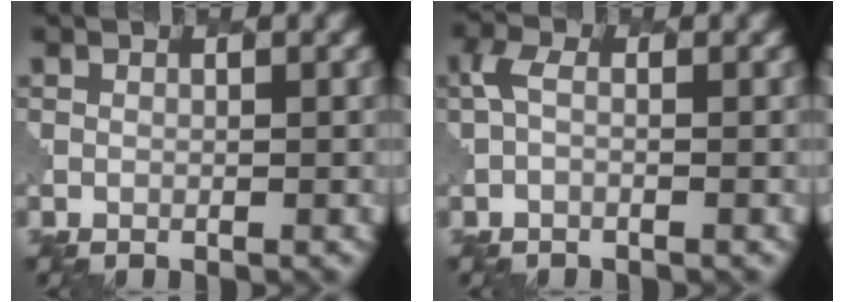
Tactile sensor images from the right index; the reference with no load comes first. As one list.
[{"total": 1.4, "force": [-0.3, 0.6, 1.2], "torque": [-0.035, 0.001, -0.013]}]